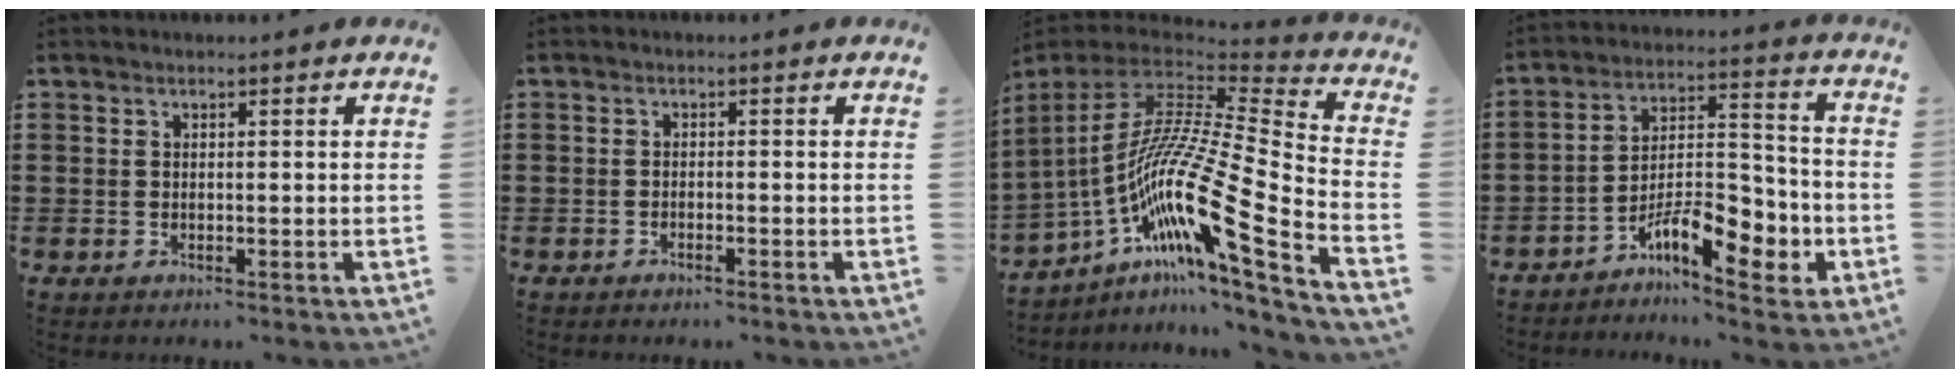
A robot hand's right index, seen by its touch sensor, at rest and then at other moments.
{"total": 0.8, "force": [-0.7, -0.1, 0.3], "torque": [-0.009, -0.003, -0.013]}
{"total": 17.5, "force": [-6.7, 2.9, 16.0], "torque": [-0.340, -0.023, -0.134]}
{"total": 10.4, "force": [-6.4, 3.7, 7.3], "torque": [-0.119, 0.018, -0.112]}